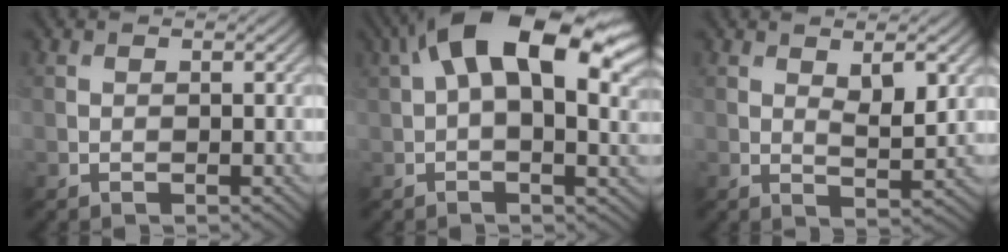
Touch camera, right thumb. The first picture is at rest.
{"total": 16.1, "force": [5.8, 7.8, 12.9], "torque": [-0.219, 0.020, 0.094]}
{"total": 3.7, "force": [1.6, 1.4, 3.1], "torque": [-0.062, -0.008, 0.033]}